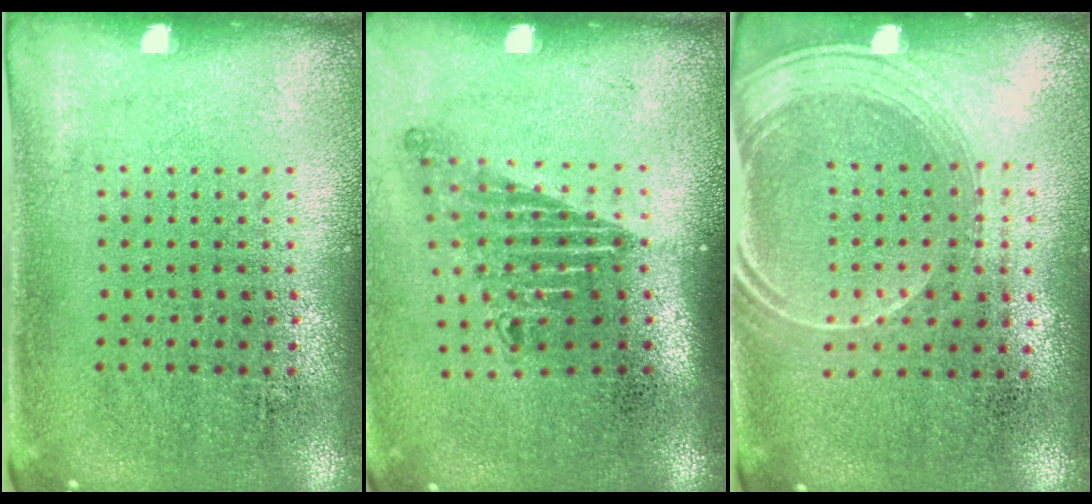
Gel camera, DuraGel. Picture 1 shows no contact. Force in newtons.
{"total": 1.7, "press": 1.2, "slide": 1.2}
{"total": 1.6, "press": 1.4, "slide": 0.8}